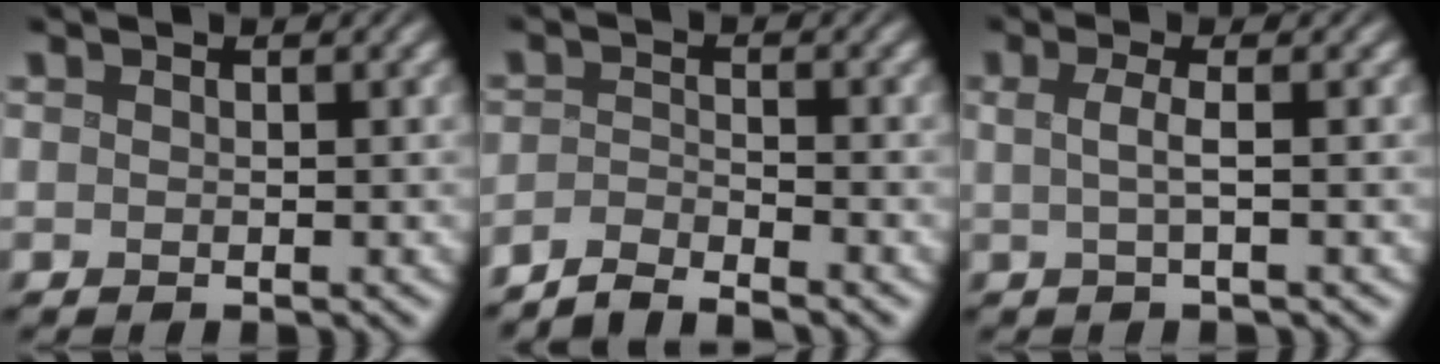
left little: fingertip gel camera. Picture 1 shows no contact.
{"total": 2.8, "force": [-2.6, 0.4, 1.1], "torque": [-0.014, 0.004, -0.060]}
{"total": 2.2, "force": [0.0, 0.6, 2.1], "torque": [-0.037, 0.001, -0.005]}